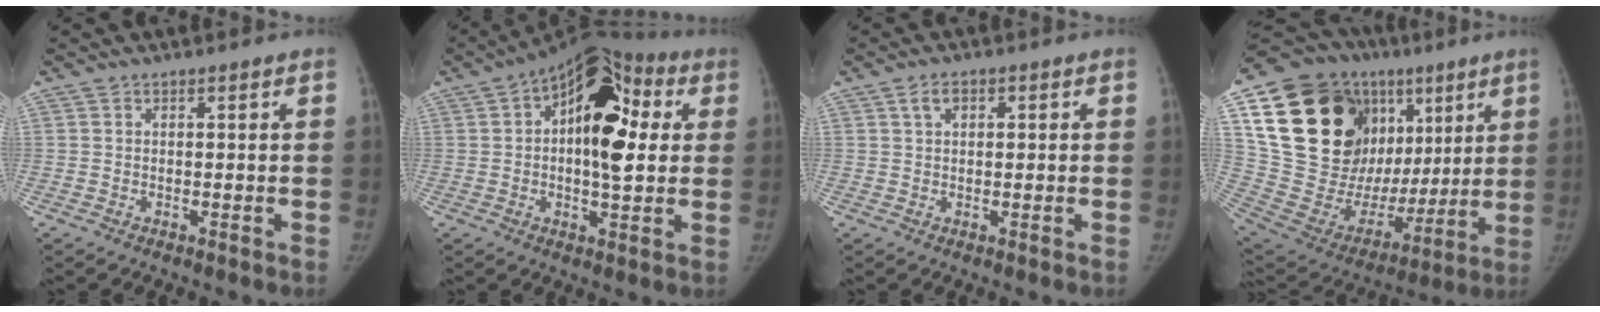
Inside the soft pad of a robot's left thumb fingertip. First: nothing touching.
{"total": 17.6, "force": [3.0, 9.0, 14.8], "torque": [-0.190, 0.026, 0.033]}
{"total": 3.1, "force": [0.9, 2.1, 2.0], "torque": [-0.026, 0.006, 0.012]}
{"total": 34.7, "force": [11.1, 21.4, 25.0], "torque": [-0.389, 0.031, 0.205]}